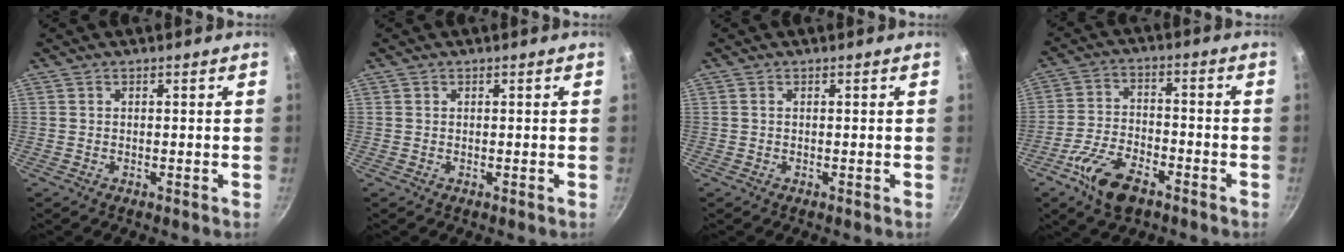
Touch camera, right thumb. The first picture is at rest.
{"total": 0.0}
{"total": 0.0}
{"total": 10.6, "force": [-6.2, 5.1, 7.0], "torque": [-0.130, 0.031, -0.119]}